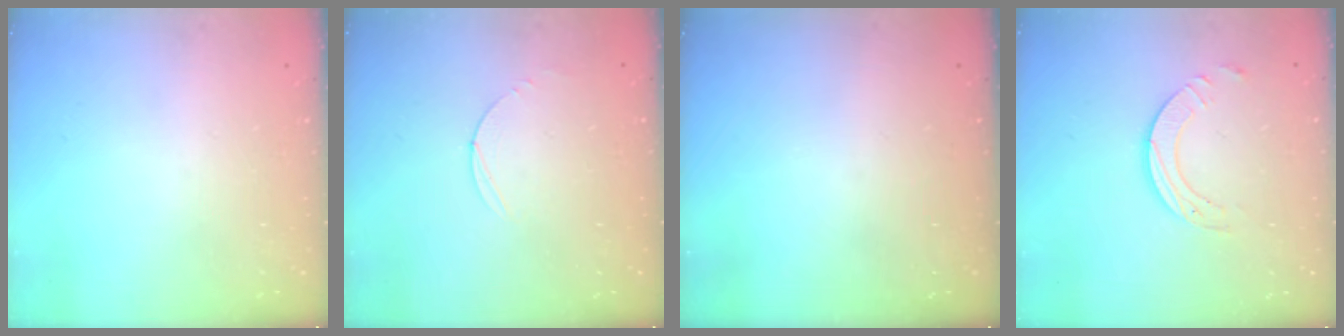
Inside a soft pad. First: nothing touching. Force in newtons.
{"total": 3.0, "press": 3.0, "slide": 0.3}
{"total": 0.0}
{"total": 6.9, "press": 6.9, "slide": 0.7}